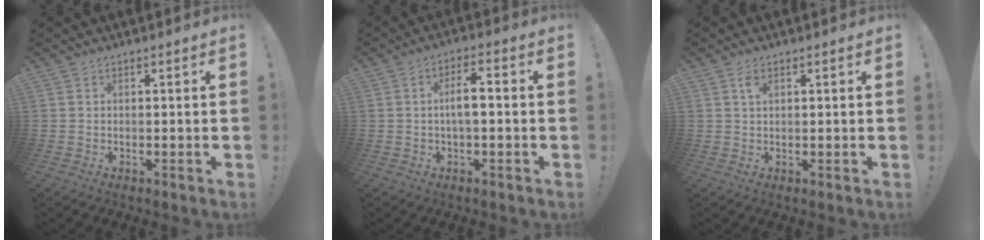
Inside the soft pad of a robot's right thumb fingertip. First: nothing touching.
{"total": 6.3, "force": [-0.5, 1.9, 6.0], "torque": [-0.110, 0.009, -0.013]}
{"total": 2.0, "force": [0.9, 0.9, 1.5], "torque": [-0.024, -0.003, 0.015]}